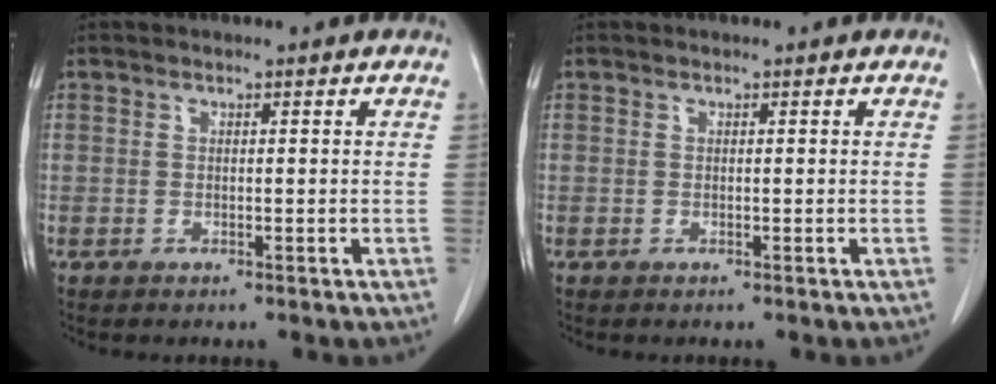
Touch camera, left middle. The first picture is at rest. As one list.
[{"total": 0.0}]